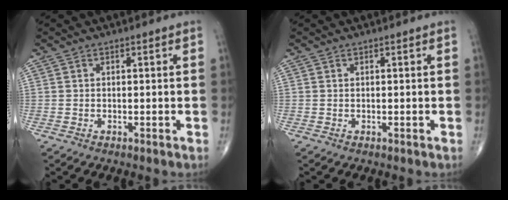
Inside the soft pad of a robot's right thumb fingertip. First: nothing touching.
{"total": 0.0}